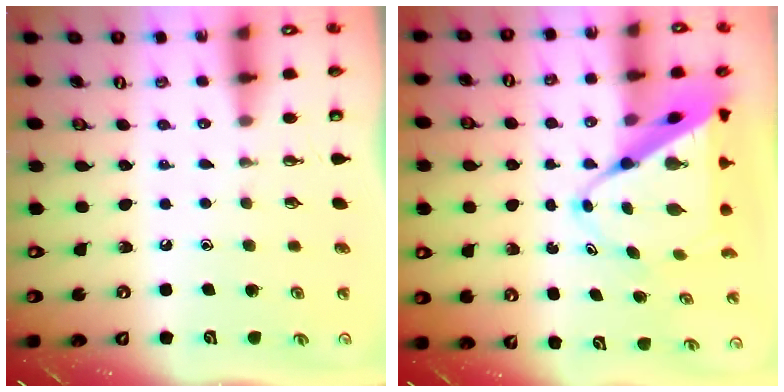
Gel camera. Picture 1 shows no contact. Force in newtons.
{"total": 11.7, "press": 11.6, "slide": 0.9}